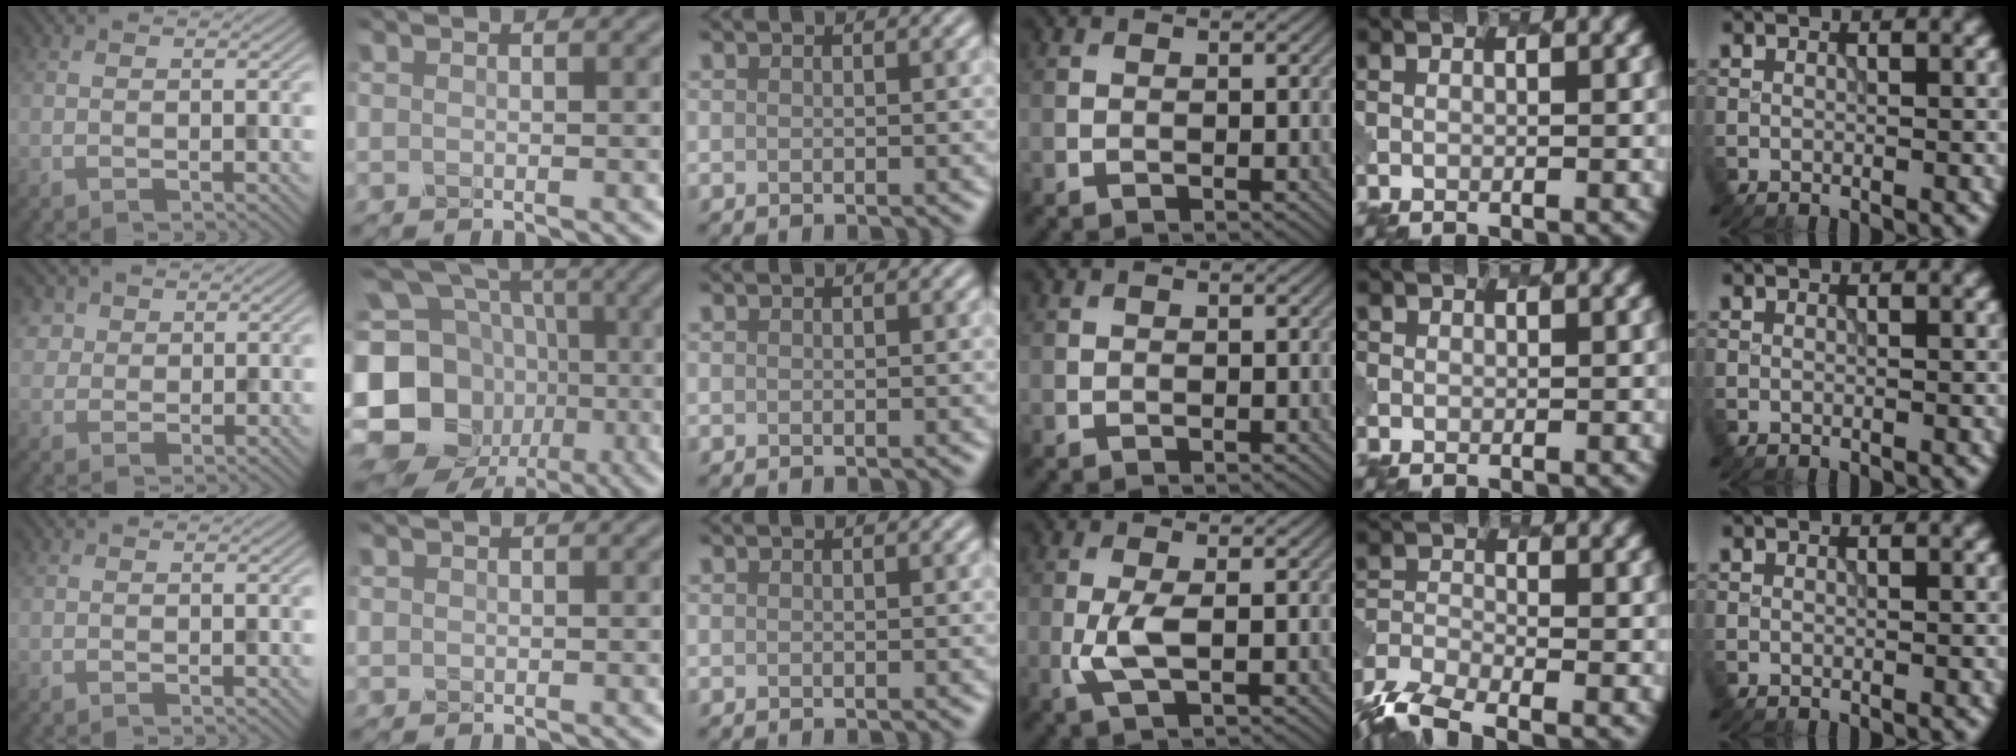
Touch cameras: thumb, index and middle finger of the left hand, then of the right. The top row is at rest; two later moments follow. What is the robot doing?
{"motion": "extract", "object": "pen bag"}